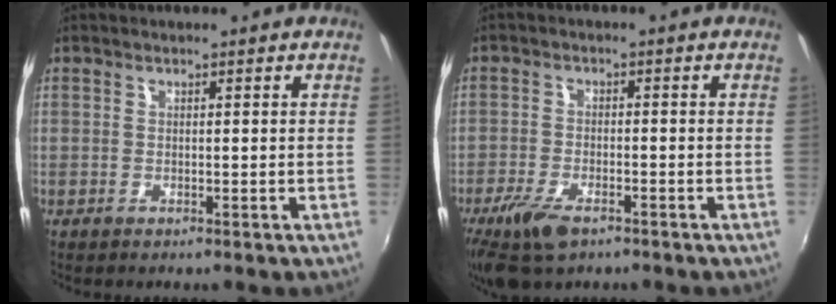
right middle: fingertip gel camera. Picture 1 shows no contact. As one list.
[{"total": 8.2, "force": [-5.4, 3.4, 5.2], "torque": [-0.130, -0.021, -0.100]}]